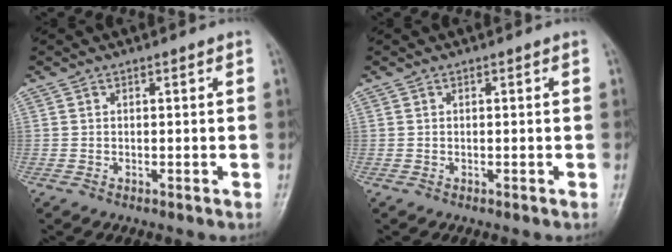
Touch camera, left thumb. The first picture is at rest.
{"total": 0.0}